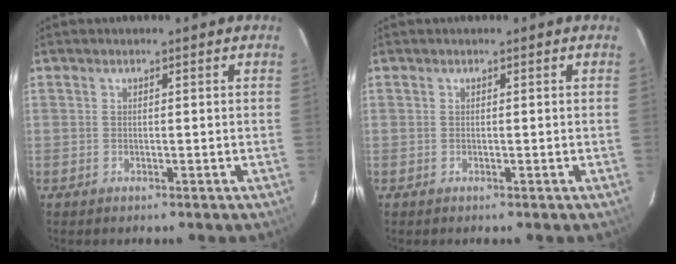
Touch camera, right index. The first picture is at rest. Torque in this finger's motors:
{"motor_torque": [0.00, 0.00, 0.00, 0.00]}